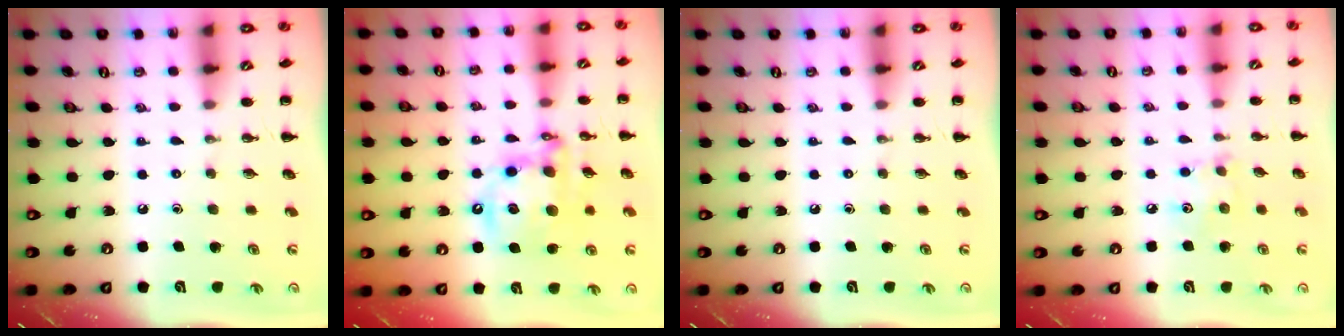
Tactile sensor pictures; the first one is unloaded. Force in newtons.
{"total": 15.0, "press": 14.6, "slide": 3.6}
{"total": 0.0}
{"total": 4.6, "press": 4.6, "slide": 0.7}